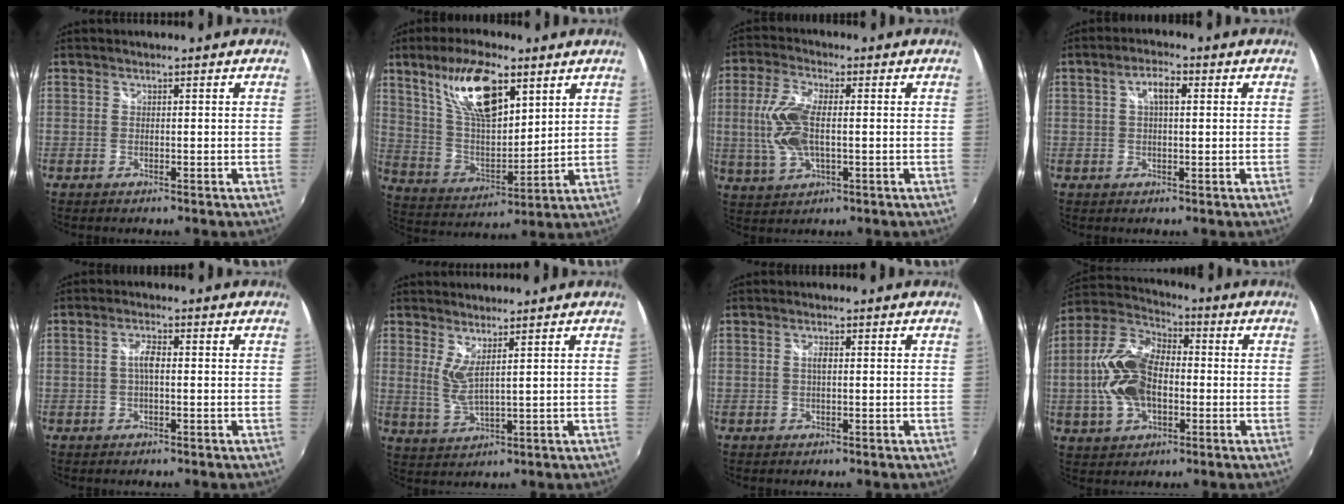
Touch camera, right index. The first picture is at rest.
{"total": 16.8, "force": [9.0, 6.5, 12.6], "torque": [-0.229, 0.011, 0.176]}
{"total": 10.0, "force": [-0.4, 4.3, 9.0], "torque": [-0.197, 0.003, -0.005]}
{"total": 4.0, "force": [0.5, -0.3, 4.0], "torque": [-0.079, 0.003, 0.012]}
{"total": 2.7, "force": [-0.2, 0.9, 2.6], "torque": [-0.050, 0.006, -0.004]}
{"total": 4.0, "force": [2.1, 0.4, 3.4], "torque": [-0.072, -0.014, 0.037]}
{"total": 1.4, "force": [0.1, 0.4, 1.3], "torque": [-0.026, 0.002, -0.001]}
{"total": 15.5, "force": [-1.8, 9.4, 12.2], "torque": [-0.261, 0.015, -0.036]}